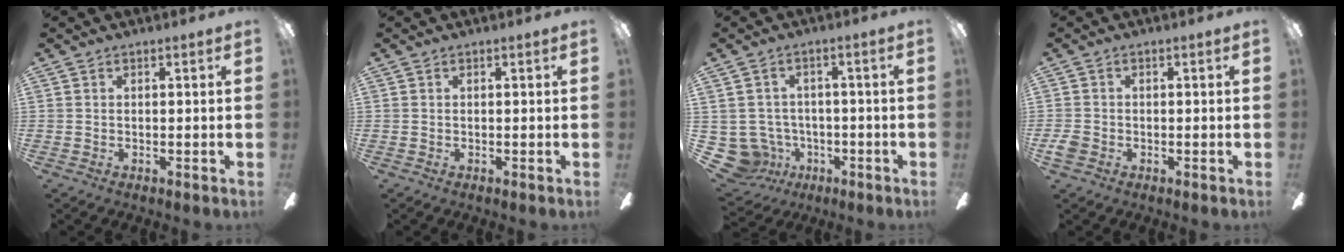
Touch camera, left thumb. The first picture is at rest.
{"total": 0.0}
{"total": 7.9, "force": [-2.1, 7.3, 2.2], "torque": [-0.098, 0.007, -0.037]}
{"total": 2.5, "force": [-1.2, 1.9, 1.1], "torque": [-0.023, 0.006, -0.025]}